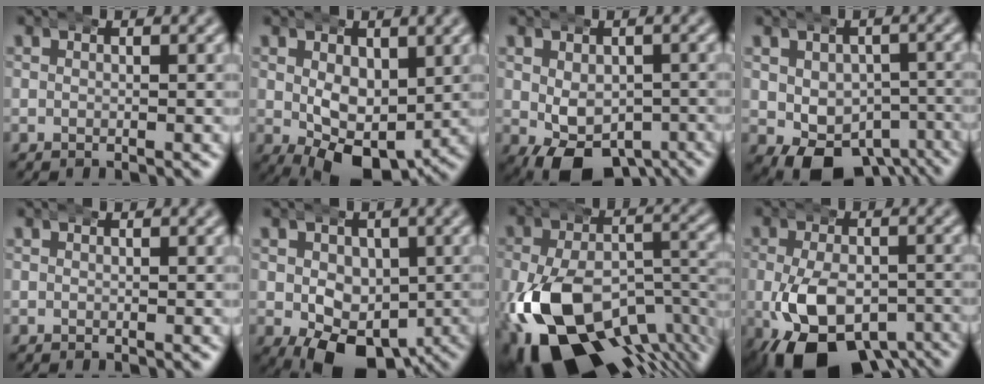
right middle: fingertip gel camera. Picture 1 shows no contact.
{"total": 6.3, "force": [-0.9, 3.4, 5.2], "torque": [-0.085, -0.039, 0.005]}
{"total": 6.9, "force": [-4.2, 3.8, 3.9], "torque": [-0.070, -0.036, -0.051]}
{"total": 8.9, "force": [-5.7, 5.4, 4.0], "torque": [-0.063, -0.051, -0.070]}
{"total": 0.0}
{"total": 7.9, "force": [-2.7, 5.1, 5.3], "torque": [-0.090, -0.045, -0.025]}
{"total": 16.2, "force": [-7.1, 9.6, 11.0], "torque": [-0.210, -0.052, -0.091]}
{"total": 11.1, "force": [-6.0, 6.0, 7.1], "torque": [-0.142, -0.039, -0.079]}